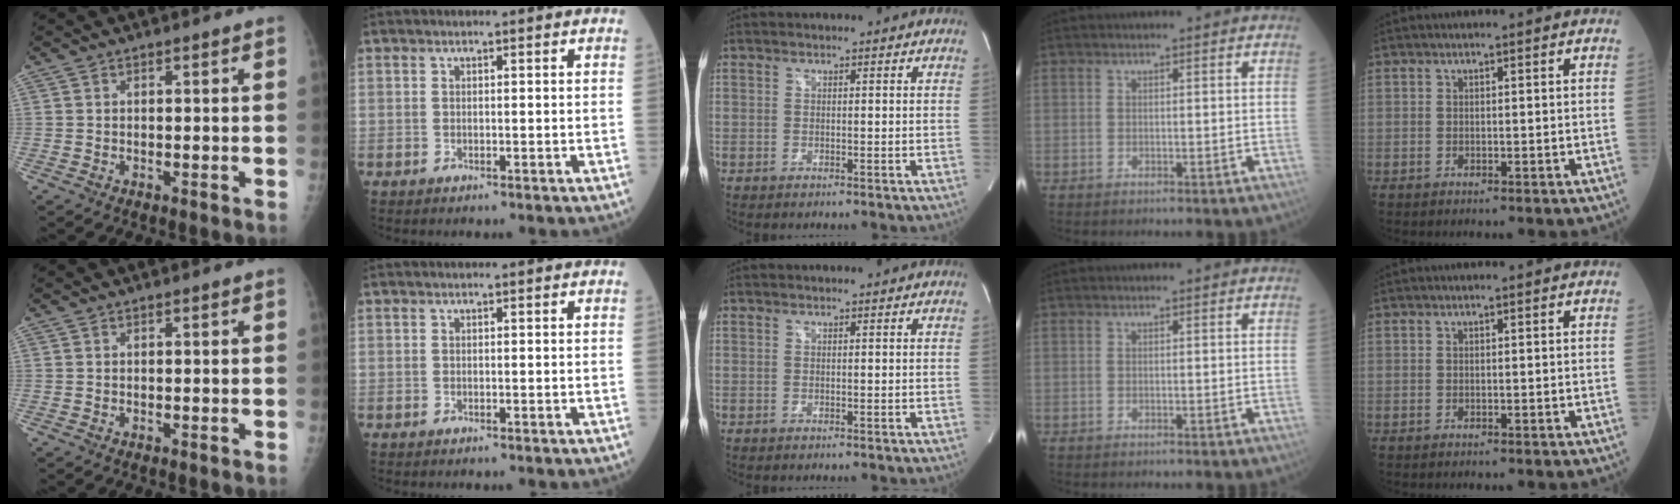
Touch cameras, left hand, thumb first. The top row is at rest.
{}